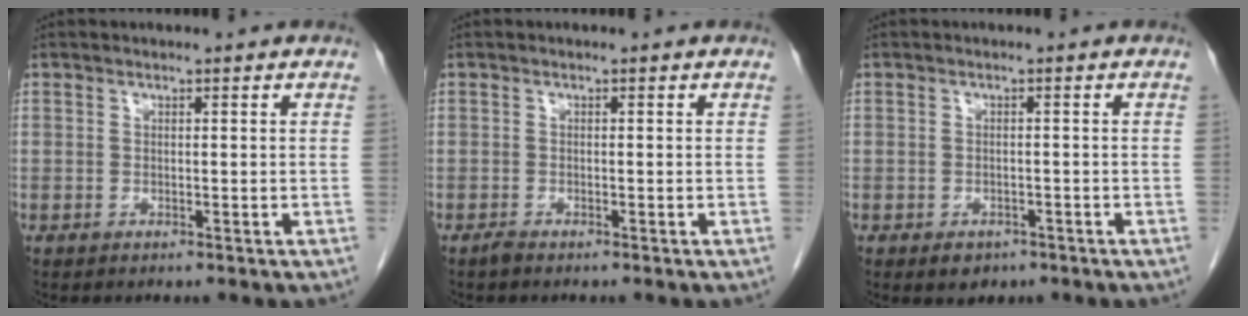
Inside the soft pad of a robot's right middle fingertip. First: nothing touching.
{"total": 0.7, "force": [-0.6, 0.0, 0.2], "torque": [-0.010, -0.002, -0.013]}
{"total": 2.5, "force": [-1.7, 1.6, 1.1], "torque": [-0.017, -0.001, -0.013]}